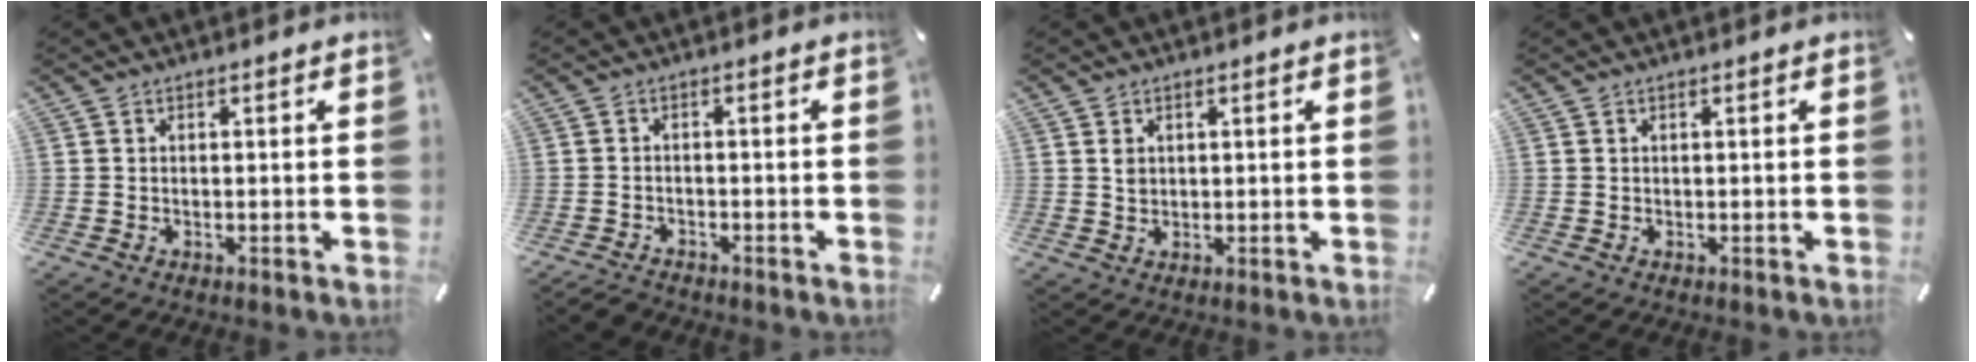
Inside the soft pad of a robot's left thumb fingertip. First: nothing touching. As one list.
[{"total": 2.4, "force": [-2.2, 0.6, 0.3], "torque": [-0.010, 0.010, -0.048]}, {"total": 1.6, "force": [0.6, 1.3, 0.8], "torque": [-0.018, 0.003, 0.011]}, {"total": 0.0}]